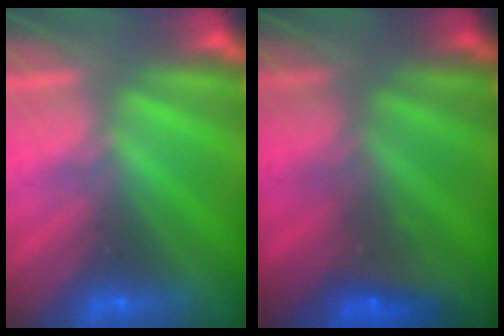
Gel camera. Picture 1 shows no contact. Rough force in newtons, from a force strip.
{"total": 4.7}